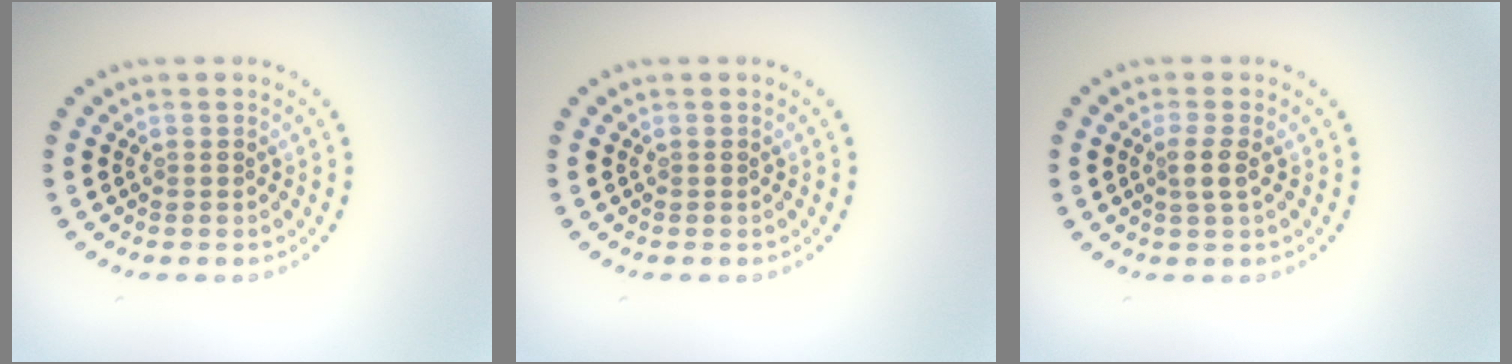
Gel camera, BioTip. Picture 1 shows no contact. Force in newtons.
{"total": 0.0}
{"total": 1.5, "press": 1.2, "slide": 0.9}